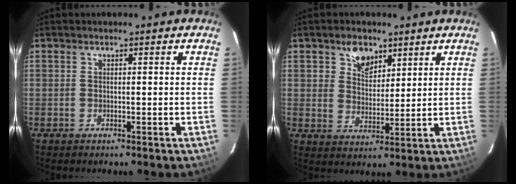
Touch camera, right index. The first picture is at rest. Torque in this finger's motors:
{"motor_torque": [0.40, 0.39, 0.19, 0.02]}